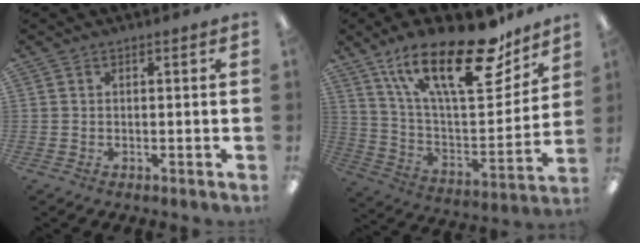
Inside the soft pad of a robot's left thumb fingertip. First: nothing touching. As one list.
[{"total": 26.6, "force": [16.9, 9.9, 18.0], "torque": [-0.279, -0.094, 0.287]}]